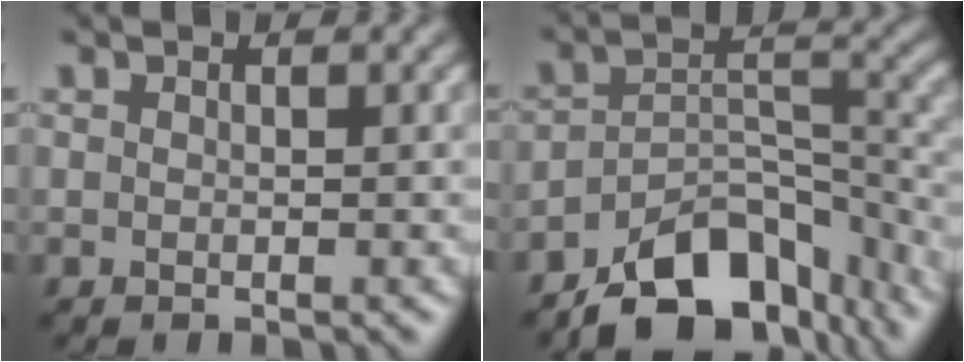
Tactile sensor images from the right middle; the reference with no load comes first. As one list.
[{"total": 11.0, "force": [-8.1, 5.1, 5.3], "torque": [-0.075, -0.002, -0.136]}]